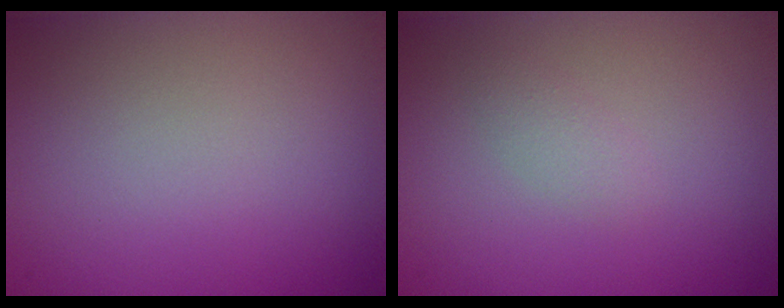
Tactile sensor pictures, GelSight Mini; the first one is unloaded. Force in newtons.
{"total": 1.0, "press": 1.0, "slide": 0.1}